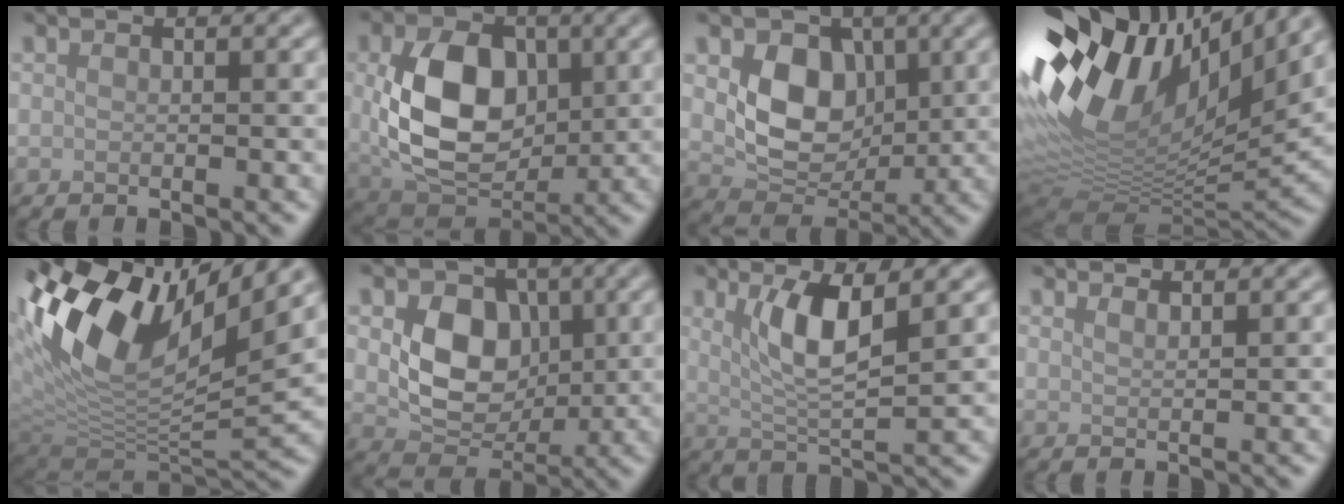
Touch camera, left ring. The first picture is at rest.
{"total": 10.0, "force": [-0.2, 6.8, 7.3], "torque": [-0.160, -0.013, -0.003]}
{"total": 6.1, "force": [0.4, 4.6, 4.0], "torque": [-0.071, -0.015, 0.005]}
{"total": 15.4, "force": [5.0, 7.6, 12.4], "torque": [-0.245, 0.014, 0.088]}
{"total": 14.0, "force": [4.6, 7.0, 11.2], "torque": [-0.220, 0.018, 0.080]}
{"total": 6.8, "force": [0.2, 5.1, 4.5], "torque": [-0.075, -0.010, -0.001]}
{"total": 4.7, "force": [0.9, 1.0, 4.5], "torque": [-0.091, -0.012, 0.020]}
{"total": 2.2, "force": [1.9, 0.6, 1.0], "torque": [-0.005, 0.002, 0.011]}